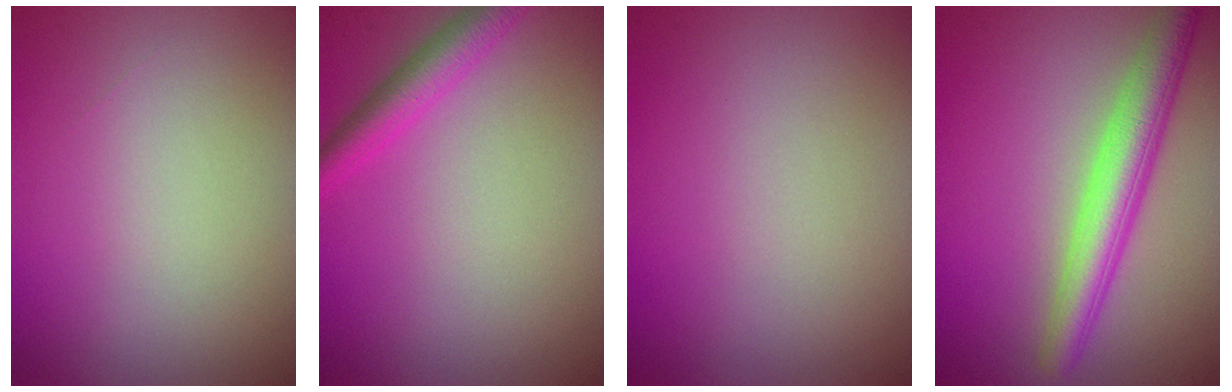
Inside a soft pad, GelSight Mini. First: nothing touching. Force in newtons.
{"total": 2.9, "press": 2.9, "slide": 0.1}
{"total": 0.0}
{"total": 5.0, "press": 5.0, "slide": 0.1}